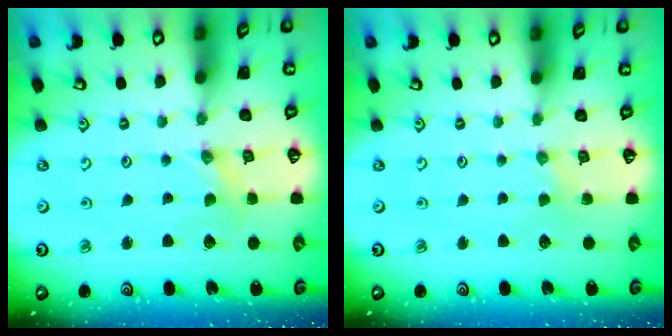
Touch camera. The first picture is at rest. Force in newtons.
{"total": 0.9, "press": 0.9, "slide": 0.2}